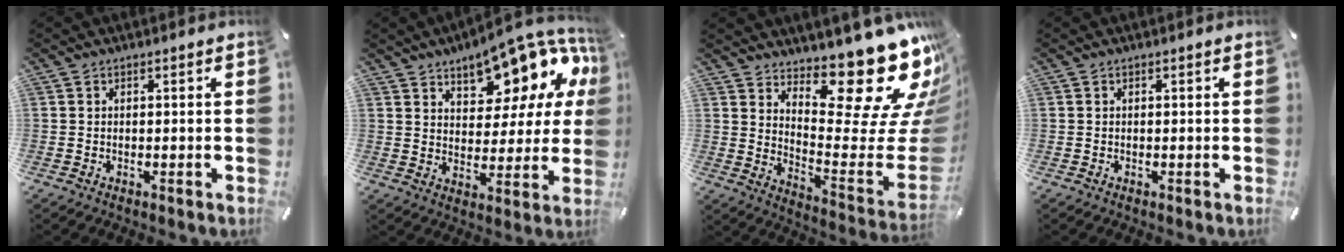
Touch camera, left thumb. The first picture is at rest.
{"total": 15.1, "force": [11.2, 7.0, 7.1], "torque": [-0.098, -0.088, 0.192]}
{"total": 22.9, "force": [16.7, 7.9, 13.5], "torque": [-0.139, -0.148, 0.267]}
{"total": 0.0}